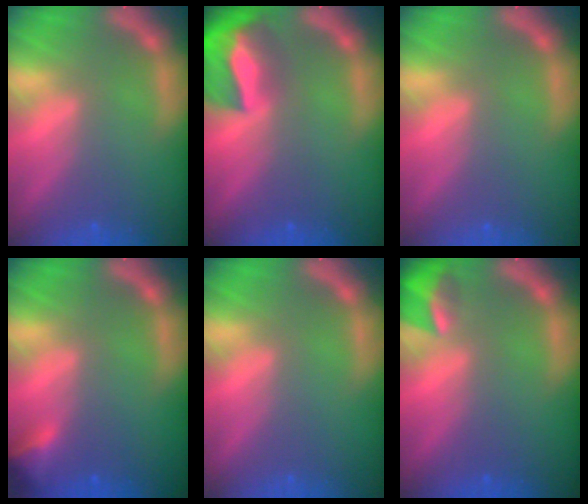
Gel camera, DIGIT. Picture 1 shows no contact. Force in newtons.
{"total": 9.4}
{"total": 0.0}
{"total": 2.4}
{"total": 0.0}
{"total": 3.4}